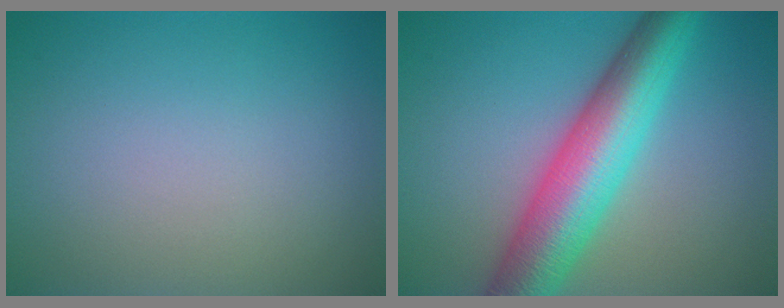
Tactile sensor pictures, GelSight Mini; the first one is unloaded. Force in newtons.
{"total": 9.2, "press": 9.2, "slide": 0.0}